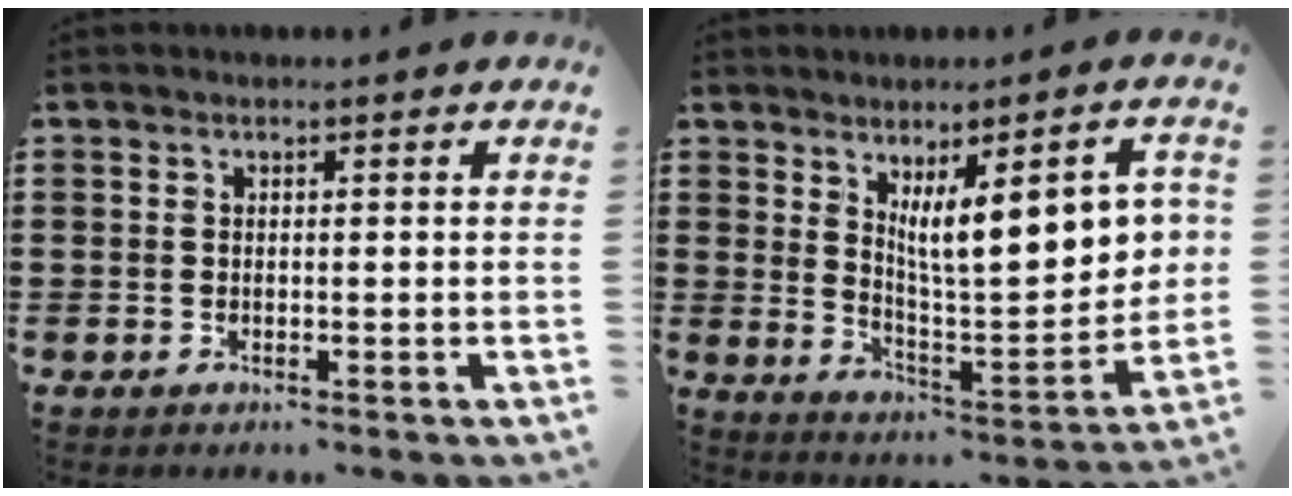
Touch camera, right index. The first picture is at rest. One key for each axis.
{"total": 11.1, "fx": 4.2, "fy": 3.1, "fz": 9.8, "tx": -0.157, "ty": -0.012, "tz": 0.065}